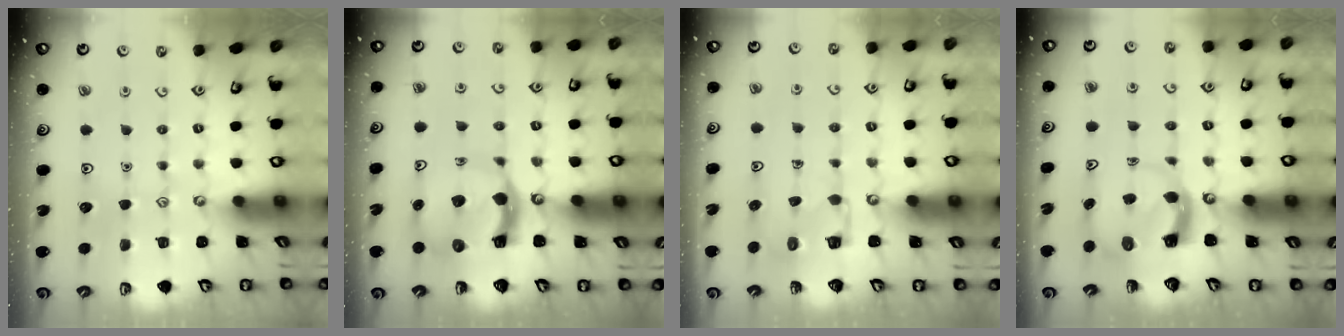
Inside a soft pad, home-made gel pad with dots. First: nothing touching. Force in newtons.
{"total": 8.7, "press": 8.7, "slide": 1.2}
{"total": 3.1, "press": 3.1, "slide": 0.3}
{"total": 3.7, "press": 3.6, "slide": 0.6}